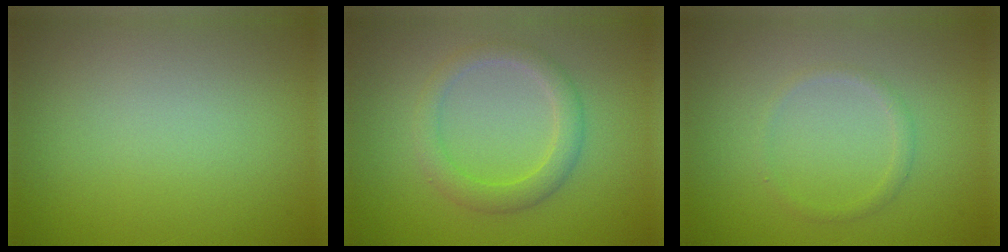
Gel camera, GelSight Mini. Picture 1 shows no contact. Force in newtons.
{"total": 2.7, "press": 2.6, "slide": 0.3}
{"total": 1.0, "press": 1.0, "slide": 0.0}